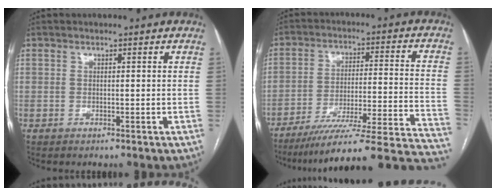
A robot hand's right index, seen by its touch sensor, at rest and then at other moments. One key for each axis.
{"total": 26.2, "fx": -22.5, "fy": 1.0, "fz": 13.5, "tx": -0.109, "ty": -0.001, "tz": -0.311}